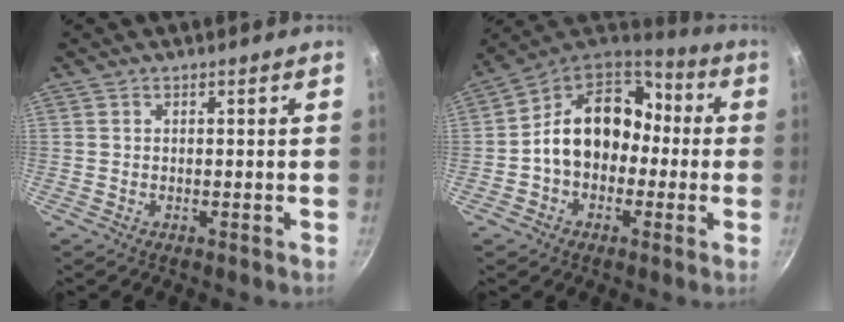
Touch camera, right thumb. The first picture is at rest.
{"total": 16.4, "force": [-0.9, 12.8, 10.2], "torque": [-0.124, 0.056, -0.030]}